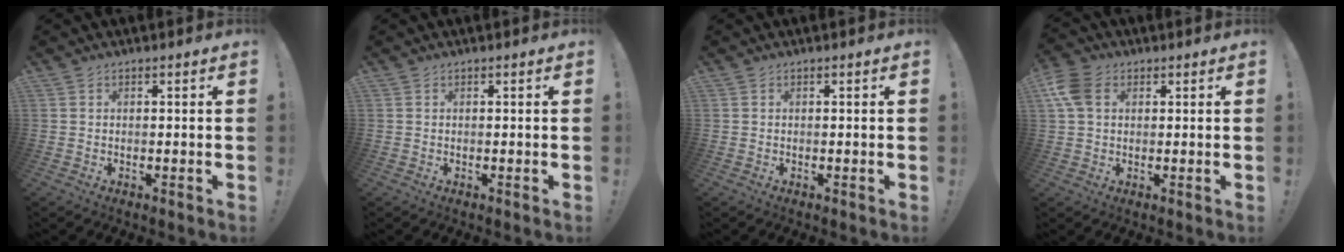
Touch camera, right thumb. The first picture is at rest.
{"total": 0.0}
{"total": 0.0}
{"total": 8.3, "force": [2.4, 5.9, 5.3], "torque": [-0.105, 0.003, 0.046]}